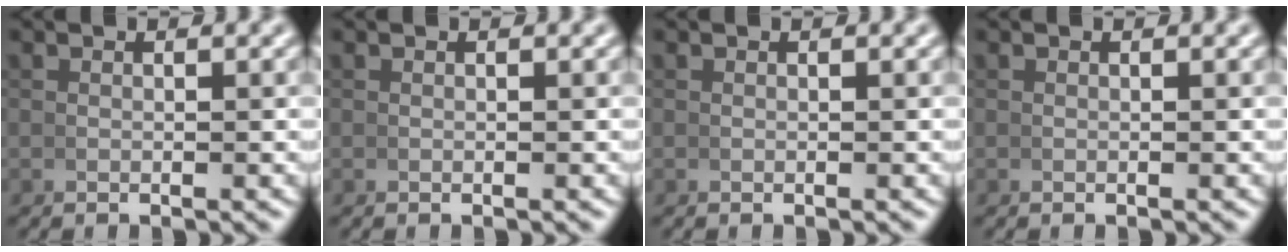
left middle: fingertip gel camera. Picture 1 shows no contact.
{"total": 0.0}
{"total": 0.7, "force": [0.1, -0.6, -0.2], "torque": [0.009, -0.002, 0.006]}
{"total": 0.0}